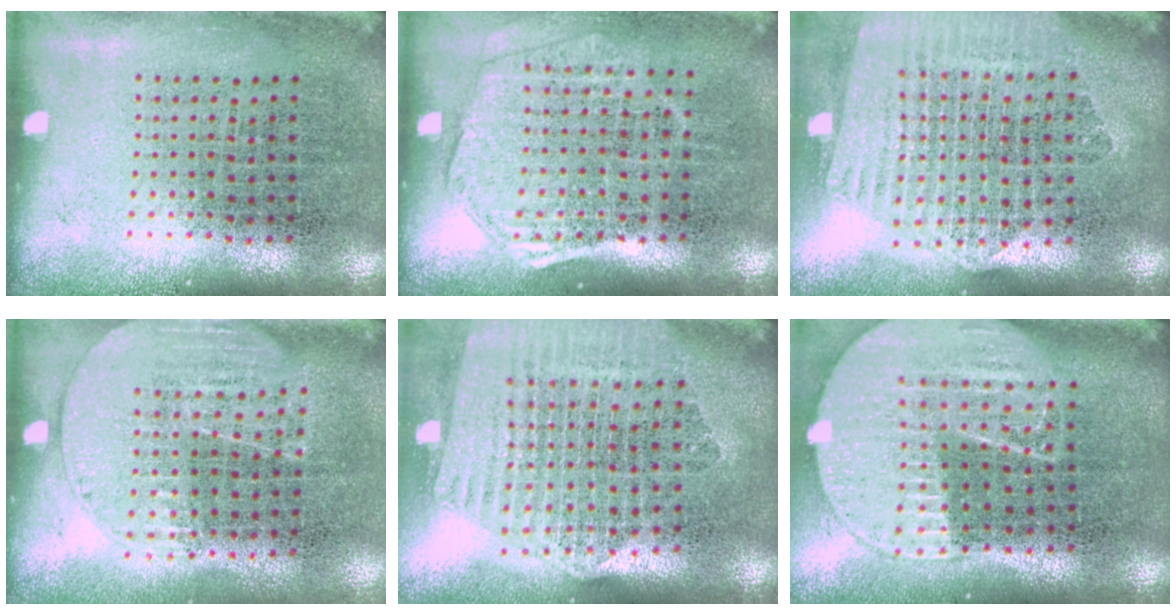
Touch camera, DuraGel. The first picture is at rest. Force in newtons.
{"total": 1.7, "press": 1.5, "slide": 0.7}
{"total": 2.4, "press": 2.2, "slide": 1.1}
{"total": 1.5, "press": 1.3, "slide": 0.7}
{"total": 2.4, "press": 2.2, "slide": 1.1}
{"total": 2.1, "press": 1.8, "slide": 1.1}